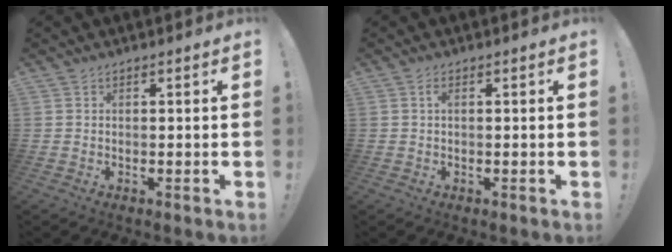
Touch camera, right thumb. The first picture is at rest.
{"total": 1.3, "force": [0.1, 0.4, 1.2], "torque": [-0.026, 0.003, 0.000]}